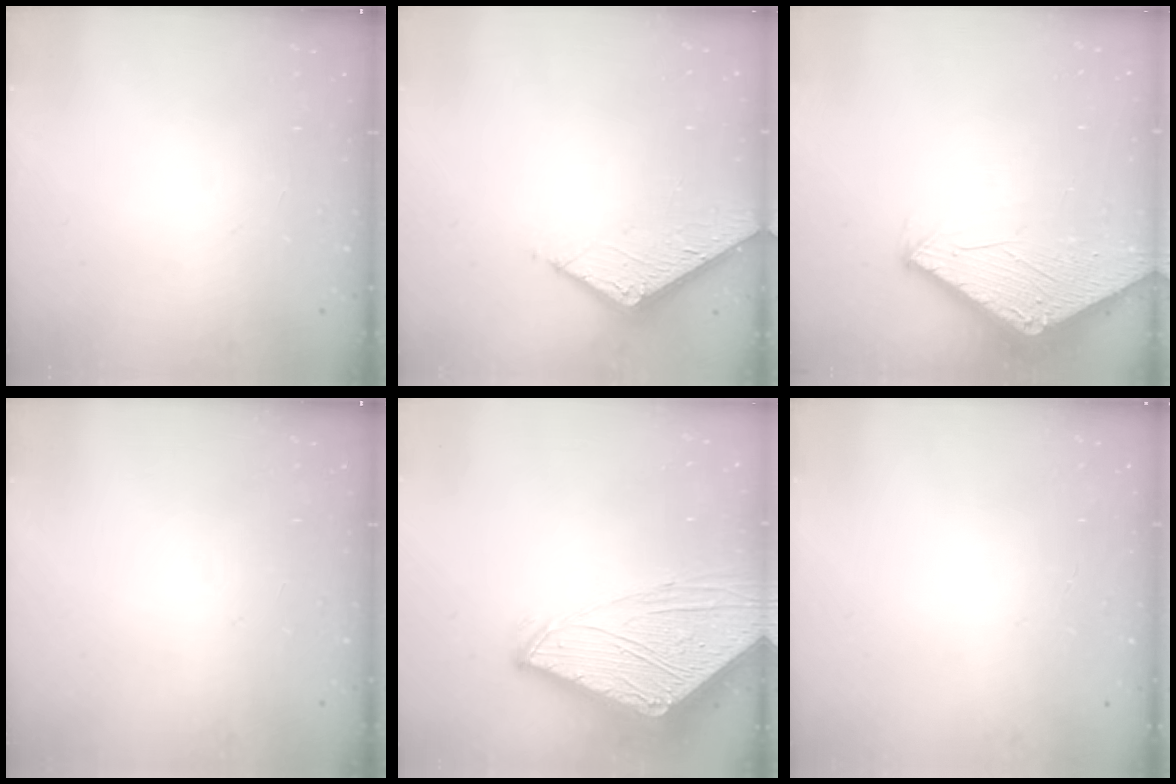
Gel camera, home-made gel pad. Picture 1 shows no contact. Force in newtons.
{"total": 5.4, "press": 5.4, "slide": 0.7}
{"total": 2.9, "press": 2.9, "slide": 0.2}
{"total": 0.0}
{"total": 11.3, "press": 11.3, "slide": 1.1}
{"total": 0.0}